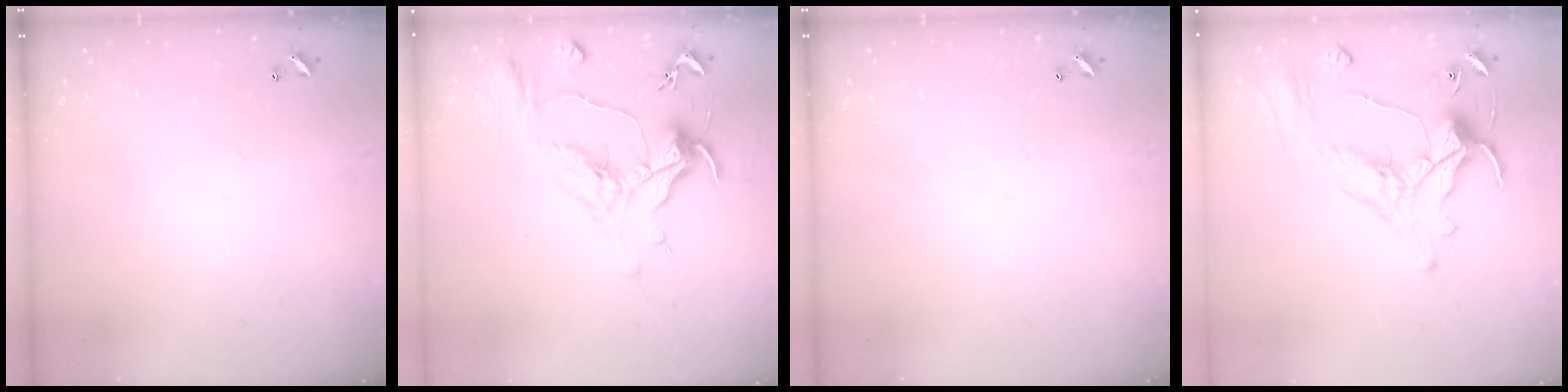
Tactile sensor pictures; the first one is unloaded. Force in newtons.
{"total": 1.6, "press": 1.5, "slide": 0.6}
{"total": 0.0}
{"total": 2.5, "press": 2.2, "slide": 1.2}